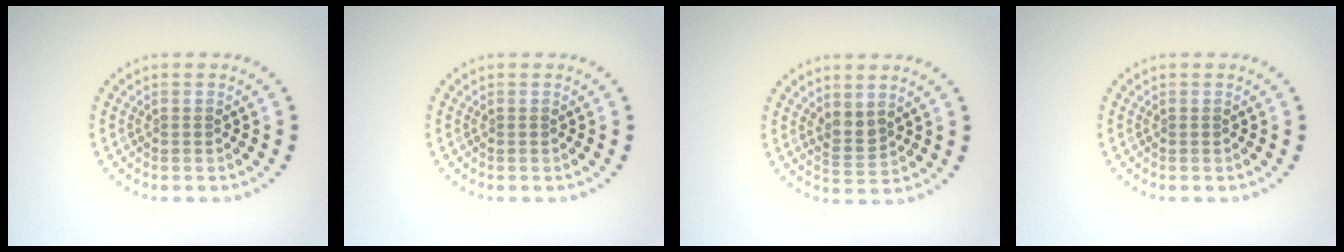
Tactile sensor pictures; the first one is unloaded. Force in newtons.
{"total": 0.0}
{"total": 1.9, "press": 1.5, "slide": 1.0}
{"total": 0.0}